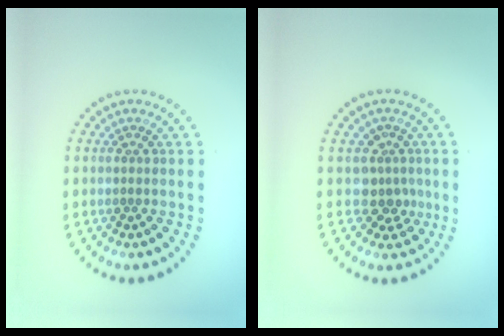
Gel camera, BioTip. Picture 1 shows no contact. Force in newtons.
{"total": 2.6, "press": 1.9, "slide": 1.7}